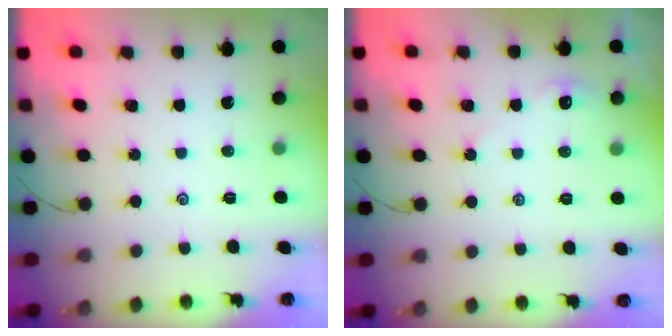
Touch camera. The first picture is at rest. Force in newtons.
{"total": 2.6, "press": 2.5, "slide": 0.5}